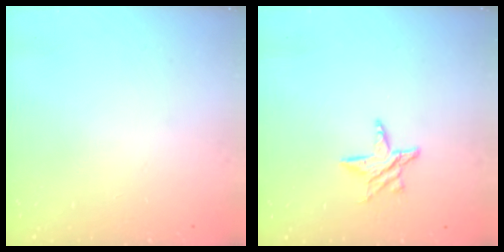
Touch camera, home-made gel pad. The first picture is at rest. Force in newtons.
{"total": 7.2, "press": 7.2, "slide": 0.7}